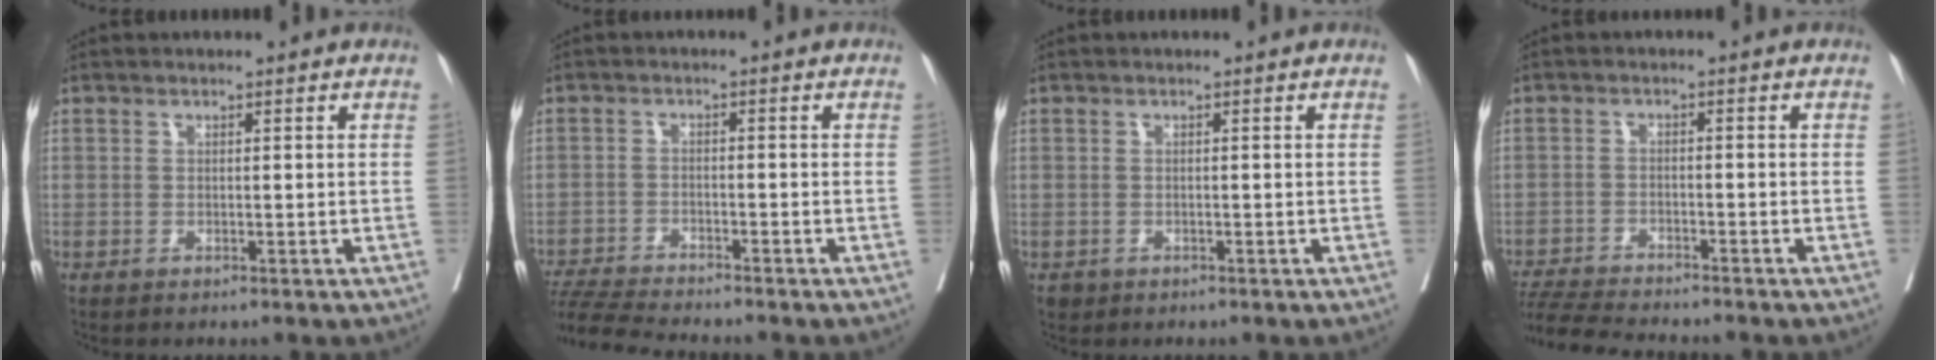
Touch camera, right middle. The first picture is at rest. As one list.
[{"total": 7.6, "force": [-7.3, -0.6, 2.2], "torque": [-0.036, -0.014, -0.126]}, {"total": 0.8, "force": [-0.4, 0.7, 0.1], "torque": [-0.005, 0.002, -0.003]}, {"total": 8.7, "force": [-8.2, 0.0, 2.8], "torque": [-0.046, -0.014, -0.138]}]